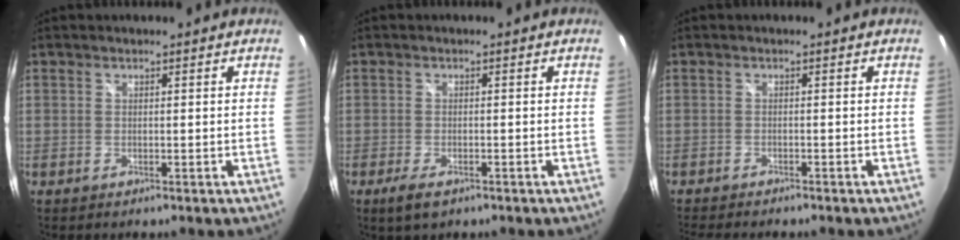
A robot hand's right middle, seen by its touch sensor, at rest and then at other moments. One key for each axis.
{"total": 3.7, "fx": -2.3, "fy": 1.4, "fz": 2.5, "tx": -0.057, "ty": -0.010, "tz": -0.041}
{"total": 5.6, "fx": -5.0, "fy": 0.8, "fz": 2.5, "tx": -0.052, "ty": -0.019, "tz": -0.079}